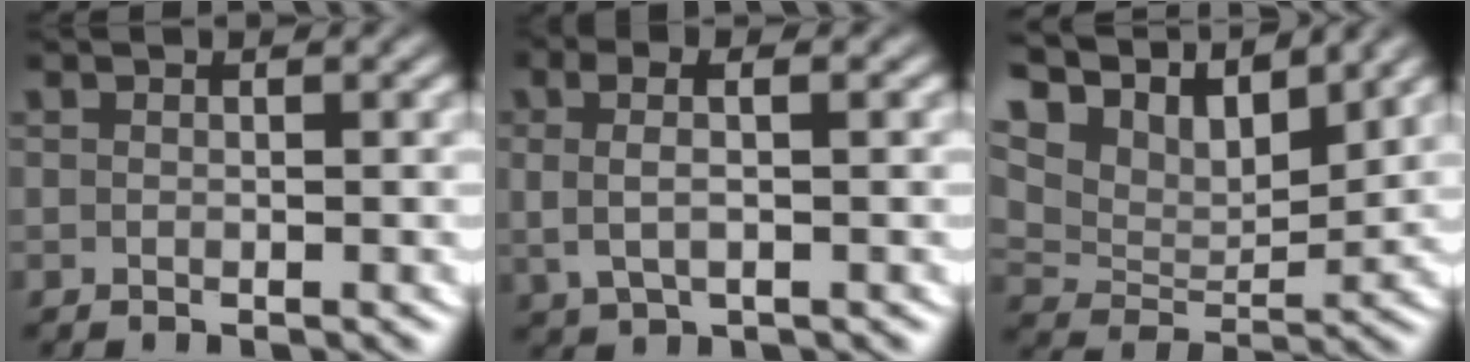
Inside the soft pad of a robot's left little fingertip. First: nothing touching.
{"total": 4.0, "force": [0.6, 2.1, 3.3], "torque": [-0.063, 0.005, 0.012]}
{"total": 10.9, "force": [6.1, 6.2, 6.5], "torque": [-0.127, 0.018, 0.092]}